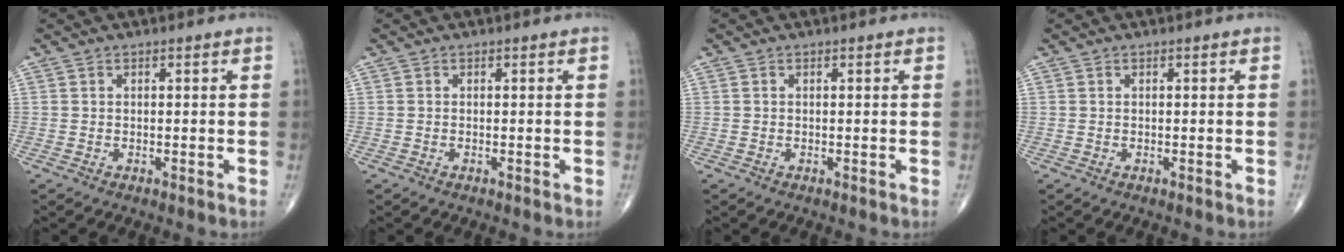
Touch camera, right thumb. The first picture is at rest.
{"total": 0.0}
{"total": 0.0}
{"total": 0.0}